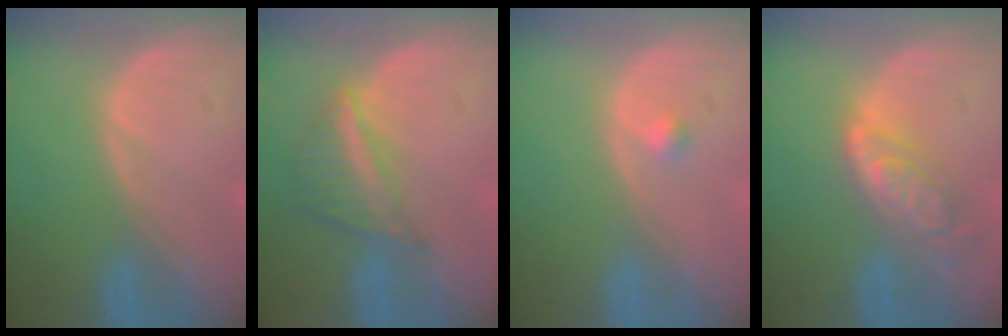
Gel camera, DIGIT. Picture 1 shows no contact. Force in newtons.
{"total": 6.1, "press": 5.4, "slide": 2.8}
{"total": 0.8, "press": 0.8, "slide": 0.1}
{"total": 6.3, "press": 5.5, "slide": 3.0}